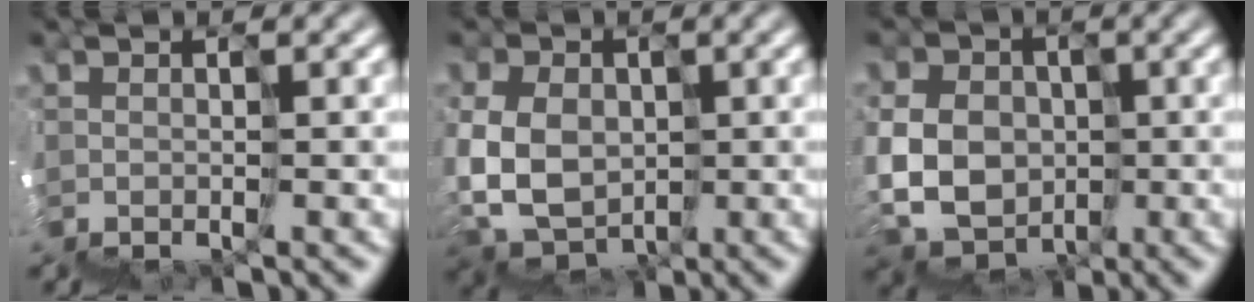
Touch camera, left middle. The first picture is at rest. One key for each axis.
{"total": 4.3, "fx": 0.0, "fy": 3.9, "fz": 1.8, "tx": -0.026, "ty": 0.010, "tz": 0.005}
{"total": 5.2, "fx": -0.3, "fy": 4.9, "fz": 1.6, "tx": 0.005, "ty": 0.017, "tz": -0.017}